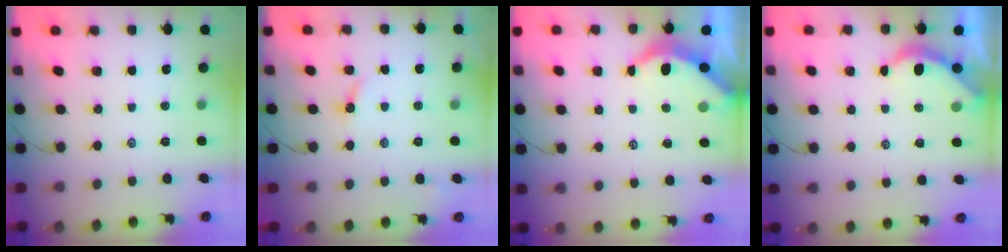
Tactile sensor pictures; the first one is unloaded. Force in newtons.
{"total": 2.6, "press": 2.6, "slide": 0.3}
{"total": 3.8, "press": 3.8, "slide": 0.4}
{"total": 2.9, "press": 2.9, "slide": 0.2}